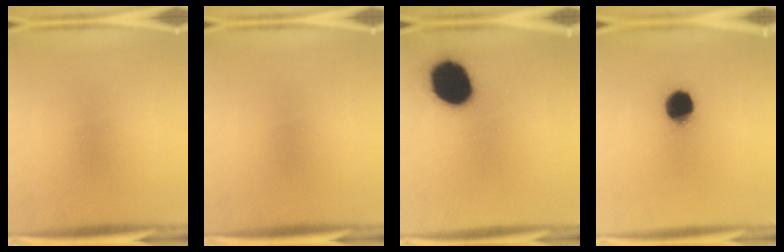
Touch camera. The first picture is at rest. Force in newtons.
{"total": 0.0}
{"total": 17.0}
{"total": 10.5}